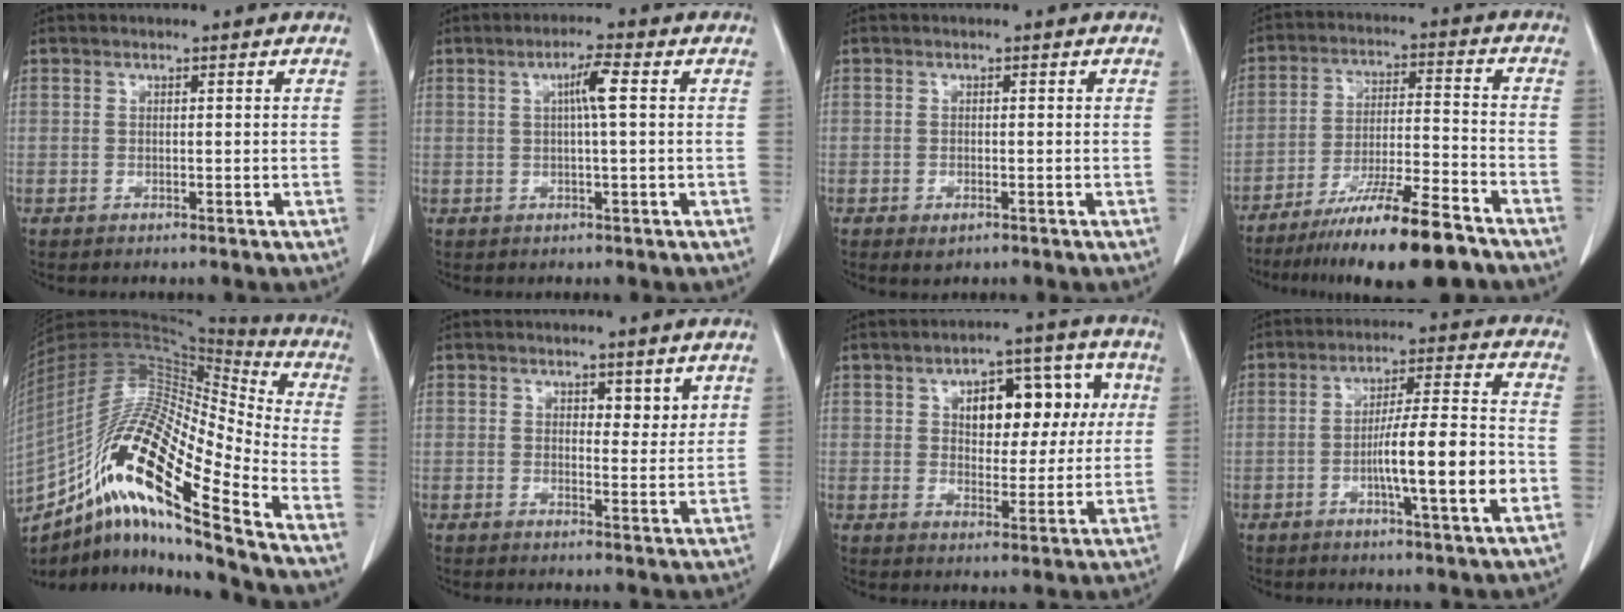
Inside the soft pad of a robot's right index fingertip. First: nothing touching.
{"total": 3.7, "force": [0.7, -0.2, 3.6], "torque": [-0.068, 0.003, 0.012]}
{"total": 1.6, "force": [-0.8, 0.9, 1.1], "torque": [-0.016, 0.000, -0.002]}
{"total": 14.3, "force": [-10.8, 0.8, 9.4], "torque": [-0.170, -0.024, -0.182]}
{"total": 22.4, "force": [-13.1, 2.5, 18.1], "torque": [-0.359, -0.007, -0.237]}
{"total": 3.2, "force": [1.9, 1.5, 2.1], "torque": [-0.023, -0.011, 0.027]}
{"total": 11.2, "force": [3.1, 6.0, 9.0], "torque": [-0.120, 0.032, 0.050]}
{"total": 11.7, "force": [-3.1, 0.2, 11.3], "torque": [-0.180, 0.002, -0.052]}